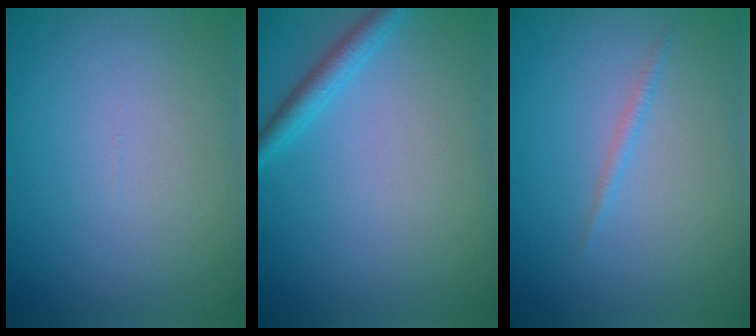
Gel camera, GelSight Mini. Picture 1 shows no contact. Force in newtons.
{"total": 2.0, "press": 2.0, "slide": 0.1}
{"total": 0.8, "press": 0.8, "slide": 0.1}